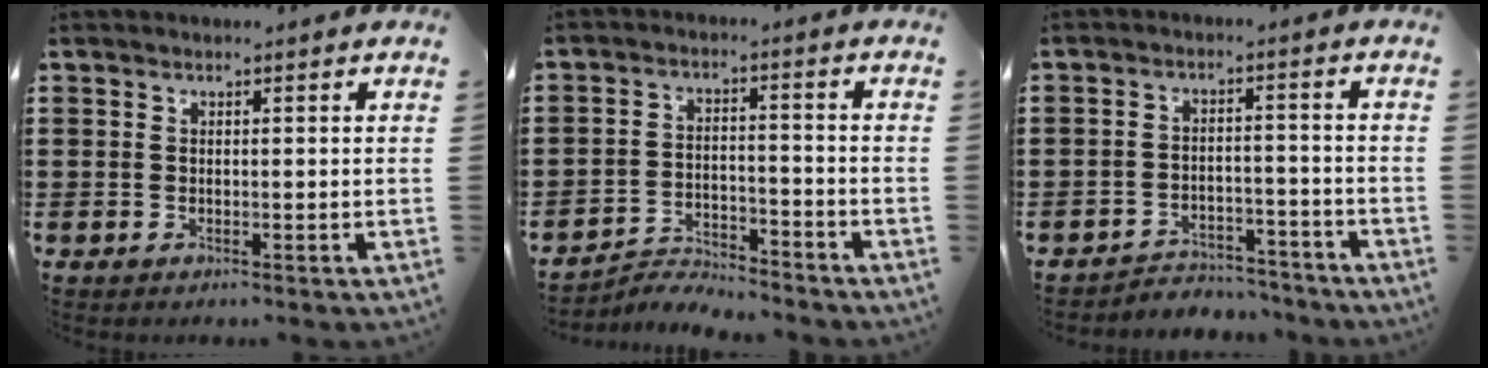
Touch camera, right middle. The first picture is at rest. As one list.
[{"total": 4.2, "force": [-4.1, 0.5, 0.3], "torque": [-0.011, 0.008, -0.089]}, {"total": 4.0, "force": [-3.9, 0.8, 0.2], "torque": [-0.008, 0.006, -0.085]}]